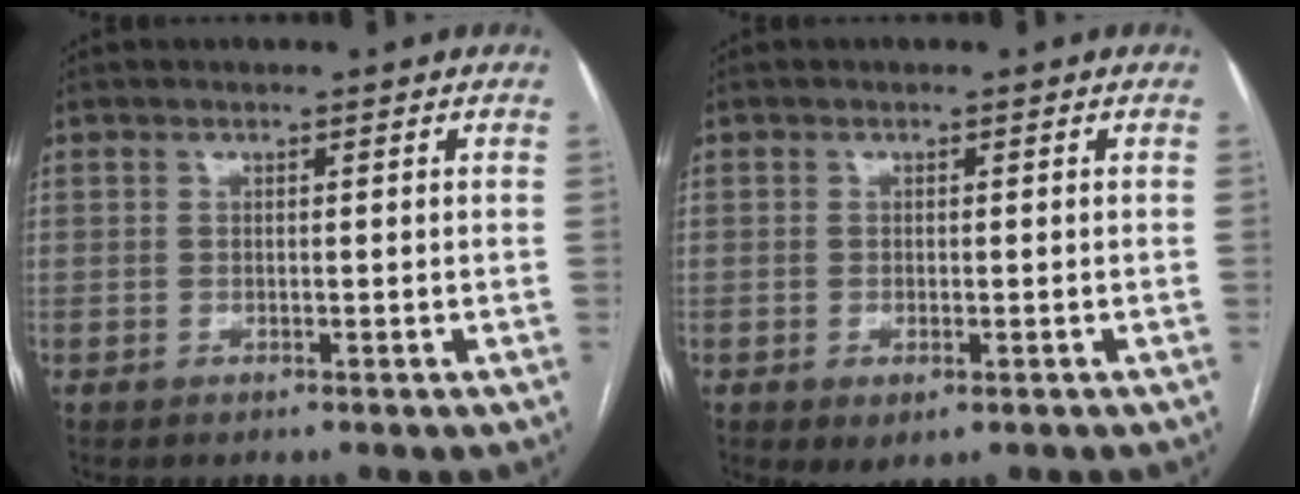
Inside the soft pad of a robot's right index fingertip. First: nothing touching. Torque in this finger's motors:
{"motor_torque": [1.04, -0.82, 0.30, 0.06]}